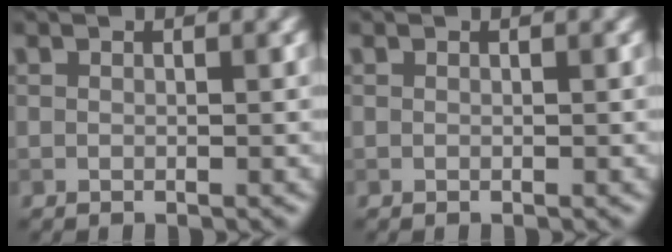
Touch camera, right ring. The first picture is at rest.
{"total": 0.0}